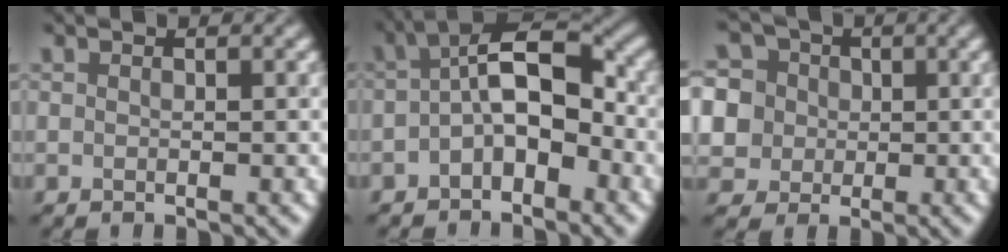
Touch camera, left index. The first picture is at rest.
{"total": 6.1, "force": [-1.0, 2.9, 5.3], "torque": [-0.086, 0.018, -0.028]}
{"total": 9.6, "force": [3.0, 8.1, 4.1], "torque": [-0.090, 0.033, 0.026]}